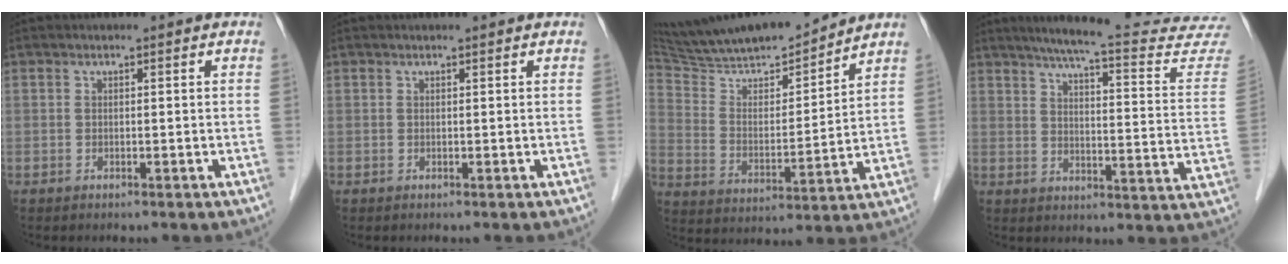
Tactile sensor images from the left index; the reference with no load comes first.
{"total": 0.9, "force": [0.8, 0.0, 0.4], "torque": [-0.005, 0.011, 0.015]}
{"total": 18.6, "force": [17.2, 1.4, 6.9], "torque": [-0.126, 0.002, 0.296]}
{"total": 25.0, "force": [23.3, 0.2, 9.1], "torque": [-0.122, -0.090, 0.275]}